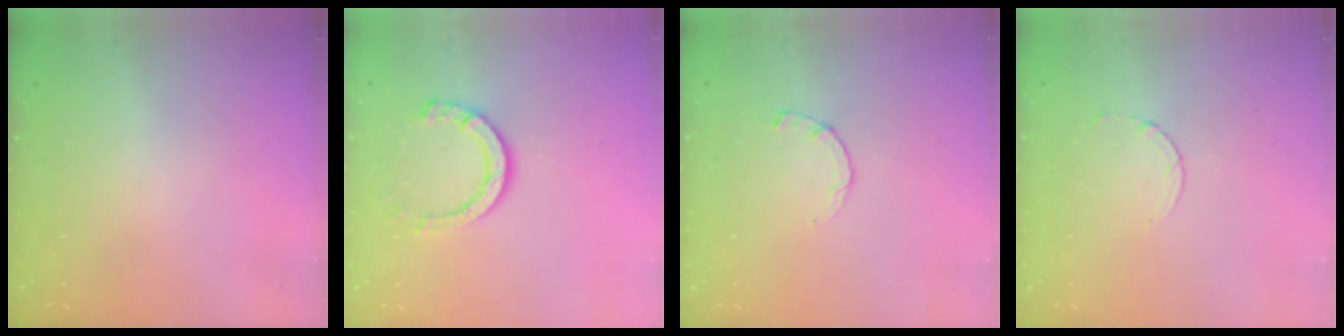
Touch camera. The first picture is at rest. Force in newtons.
{"total": 8.0, "press": 7.9, "slide": 0.9}
{"total": 1.0, "press": 0.9, "slide": 0.2}
{"total": 2.5, "press": 2.5, "slide": 0.3}